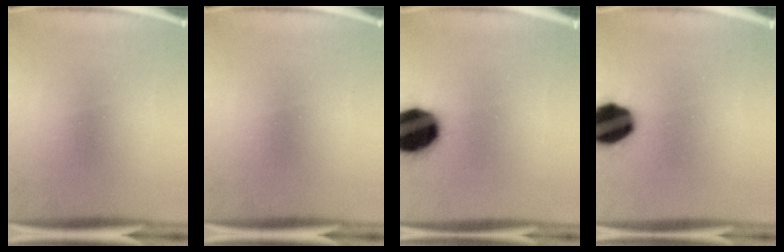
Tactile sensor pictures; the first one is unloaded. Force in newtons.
{"total": 0.0}
{"total": 19.8}
{"total": 15.8}